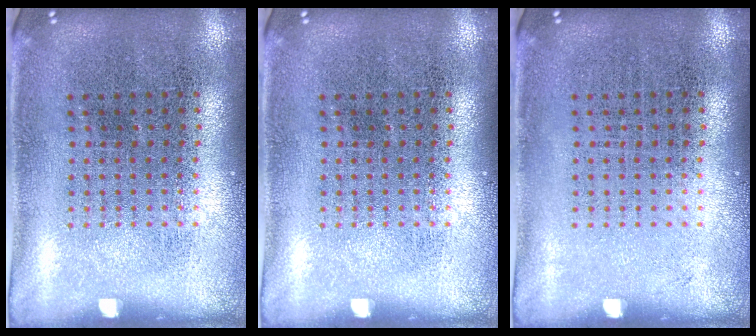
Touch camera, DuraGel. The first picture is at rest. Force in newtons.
{"total": 0.0}
{"total": 0.0}